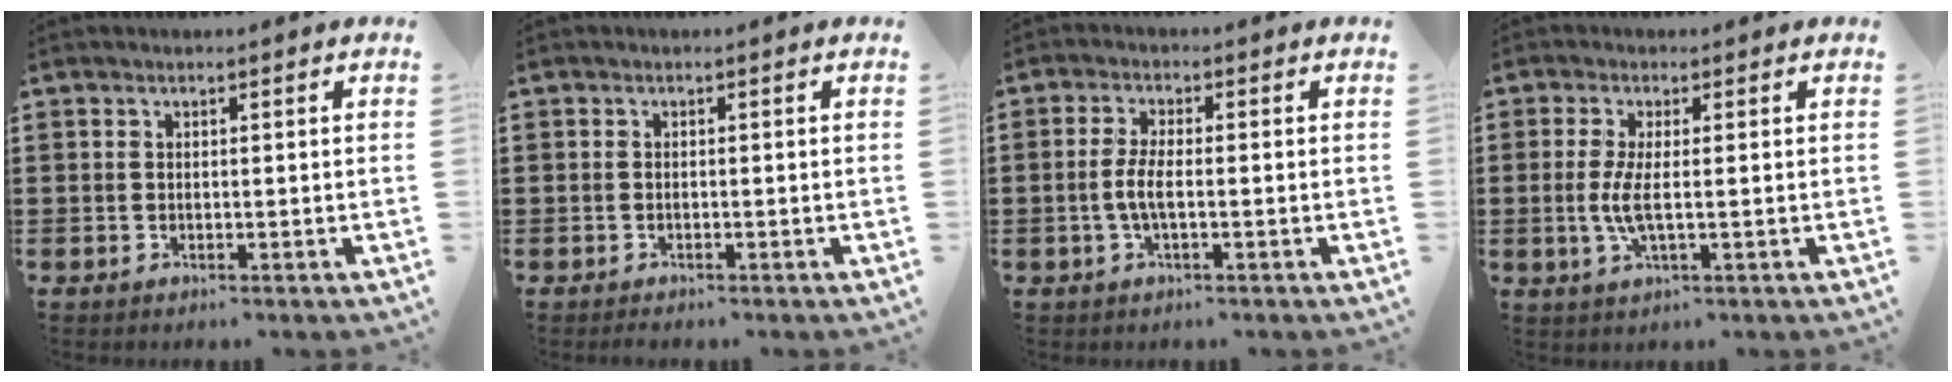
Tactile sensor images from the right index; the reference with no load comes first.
{"total": 0.5, "force": [-0.4, 0.1, 0.3], "torque": [-0.009, -0.004, -0.007]}
{"total": 3.8, "force": [-0.9, 1.0, 3.6], "torque": [-0.091, -0.005, -0.028]}
{"total": 4.6, "force": [-0.2, 0.9, 4.5], "torque": [-0.103, -0.010, -0.011]}